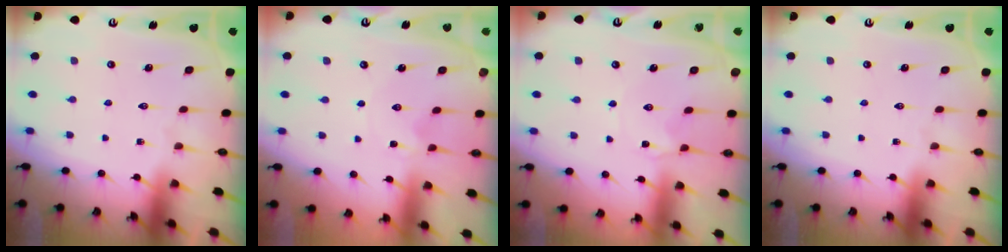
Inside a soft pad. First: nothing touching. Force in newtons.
{"total": 0.0}
{"total": 3.9, "press": 3.8, "slide": 0.3}
{"total": 0.0}